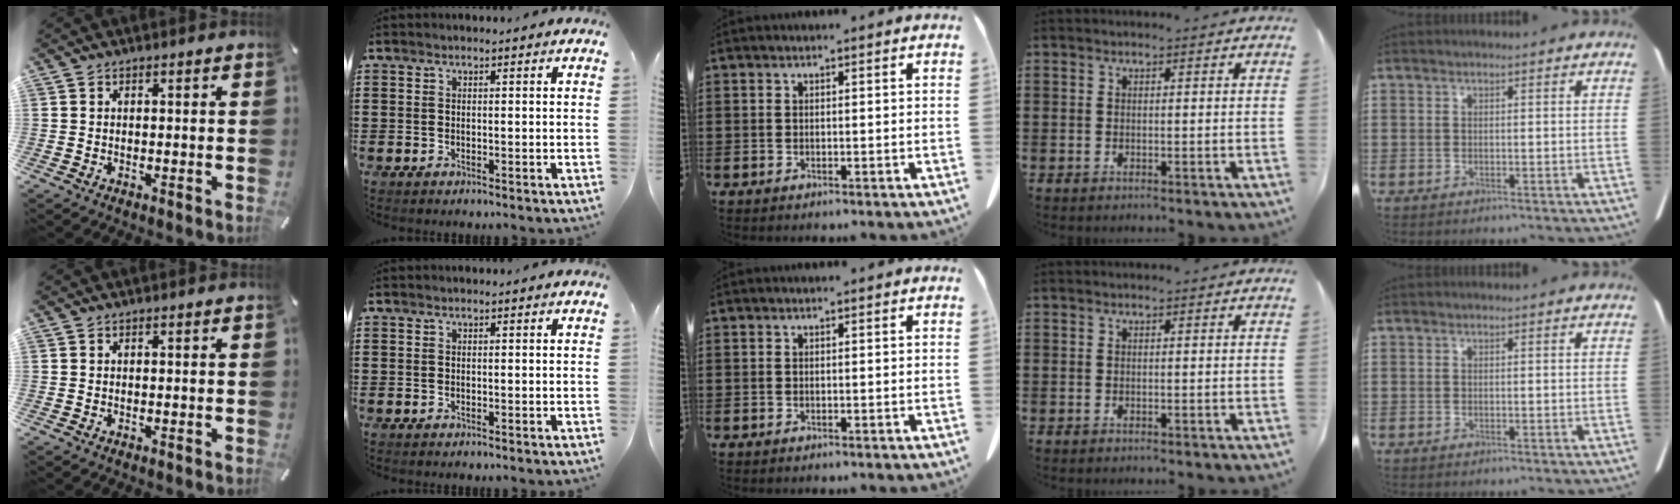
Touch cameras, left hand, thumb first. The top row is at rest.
{}